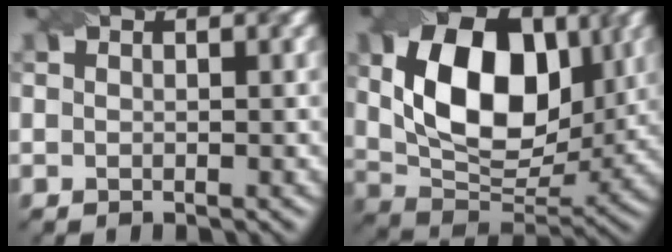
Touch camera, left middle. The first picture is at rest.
{"total": 12.0, "force": [2.6, 7.6, 8.9], "torque": [-0.155, -0.004, 0.048]}